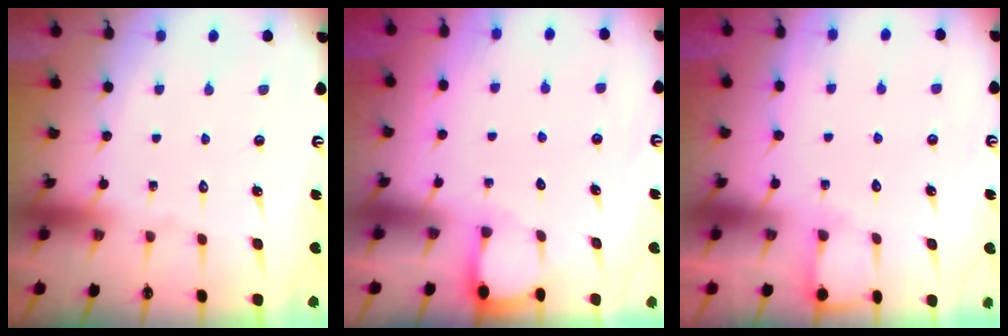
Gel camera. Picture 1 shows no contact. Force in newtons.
{"total": 2.0, "press": 1.9, "slide": 0.3}
{"total": 3.8, "press": 3.8, "slide": 0.4}